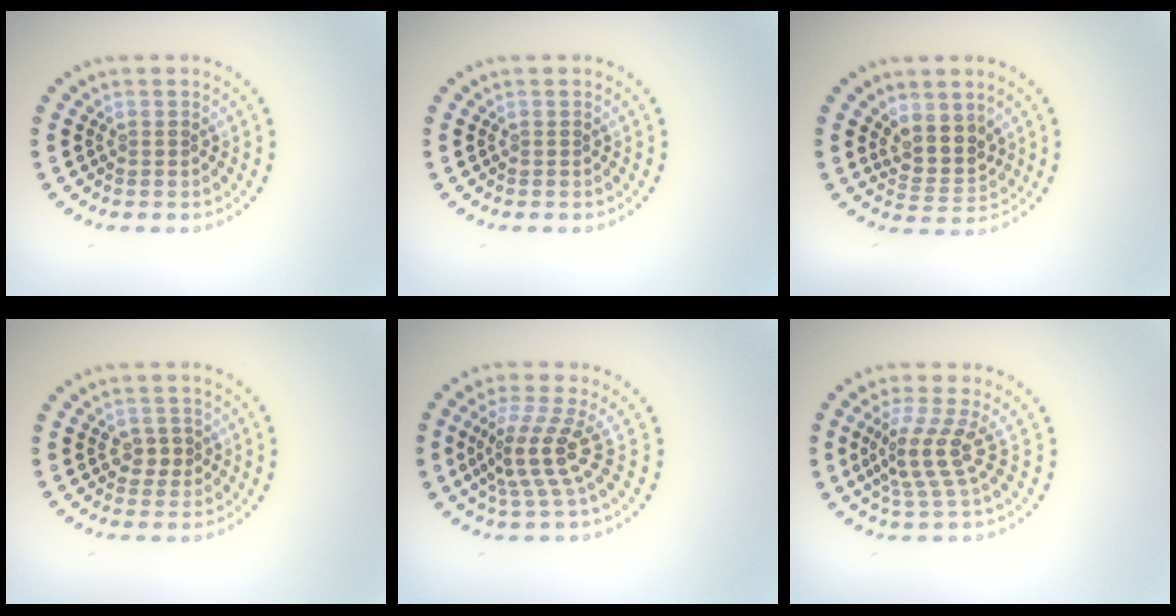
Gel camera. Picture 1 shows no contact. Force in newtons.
{"total": 0.0}
{"total": 3.3, "press": 2.7, "slide": 1.9}
{"total": 1.8, "press": 1.7, "slide": 0.5}
{"total": 3.8, "press": 2.7, "slide": 2.7}
{"total": 3.5, "press": 2.7, "slide": 2.2}